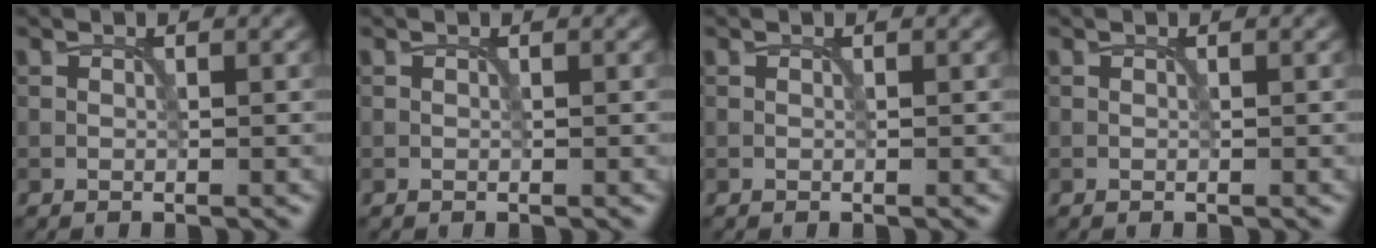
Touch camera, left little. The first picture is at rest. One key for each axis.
{"total": 0.0}
{"total": 0.0}
{"total": 0.0}